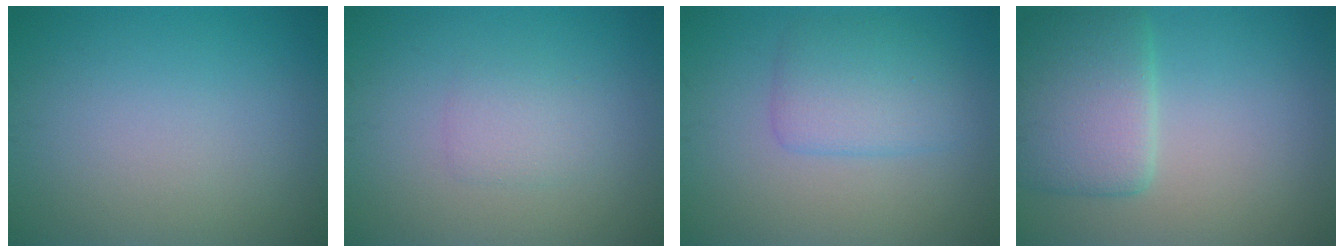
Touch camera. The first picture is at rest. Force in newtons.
{"total": 1.6, "press": 1.6, "slide": 0.1}
{"total": 3.6, "press": 3.6, "slide": 0.2}
{"total": 5.4, "press": 5.4, "slide": 0.3}